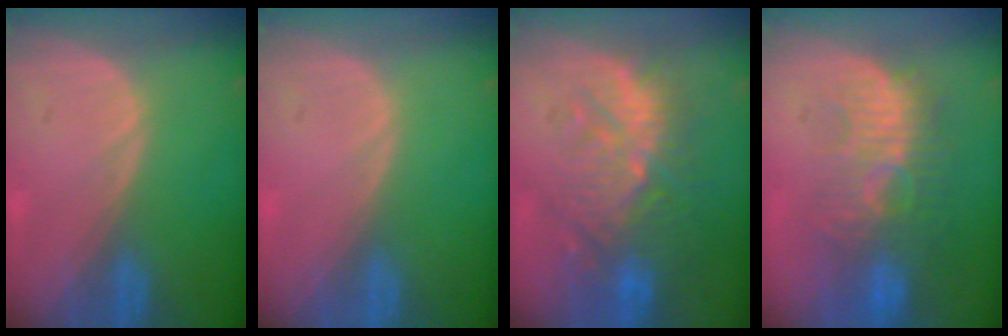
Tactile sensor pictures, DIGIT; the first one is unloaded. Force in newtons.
{"total": 0.0}
{"total": 10.8, "press": 10.0, "slide": 3.9}
{"total": 10.0, "press": 9.2, "slide": 3.8}